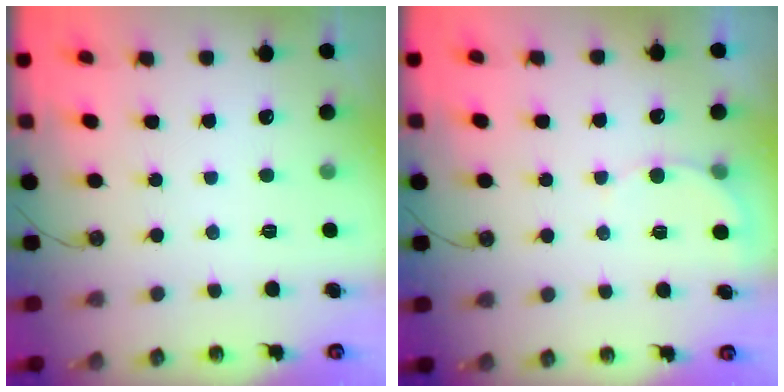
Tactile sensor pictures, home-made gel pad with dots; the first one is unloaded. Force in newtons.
{"total": 4.9, "press": 4.8, "slide": 0.4}